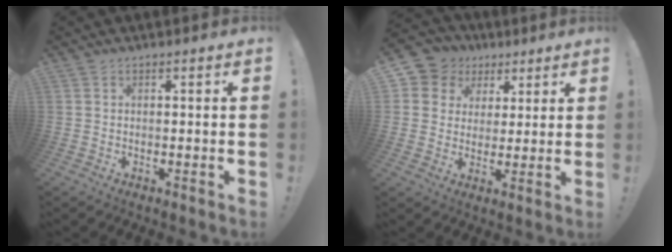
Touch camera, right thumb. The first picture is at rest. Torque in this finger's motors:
{"motor_torque": [-0.32, 0.49, -0.24, 0.32, 0.13]}